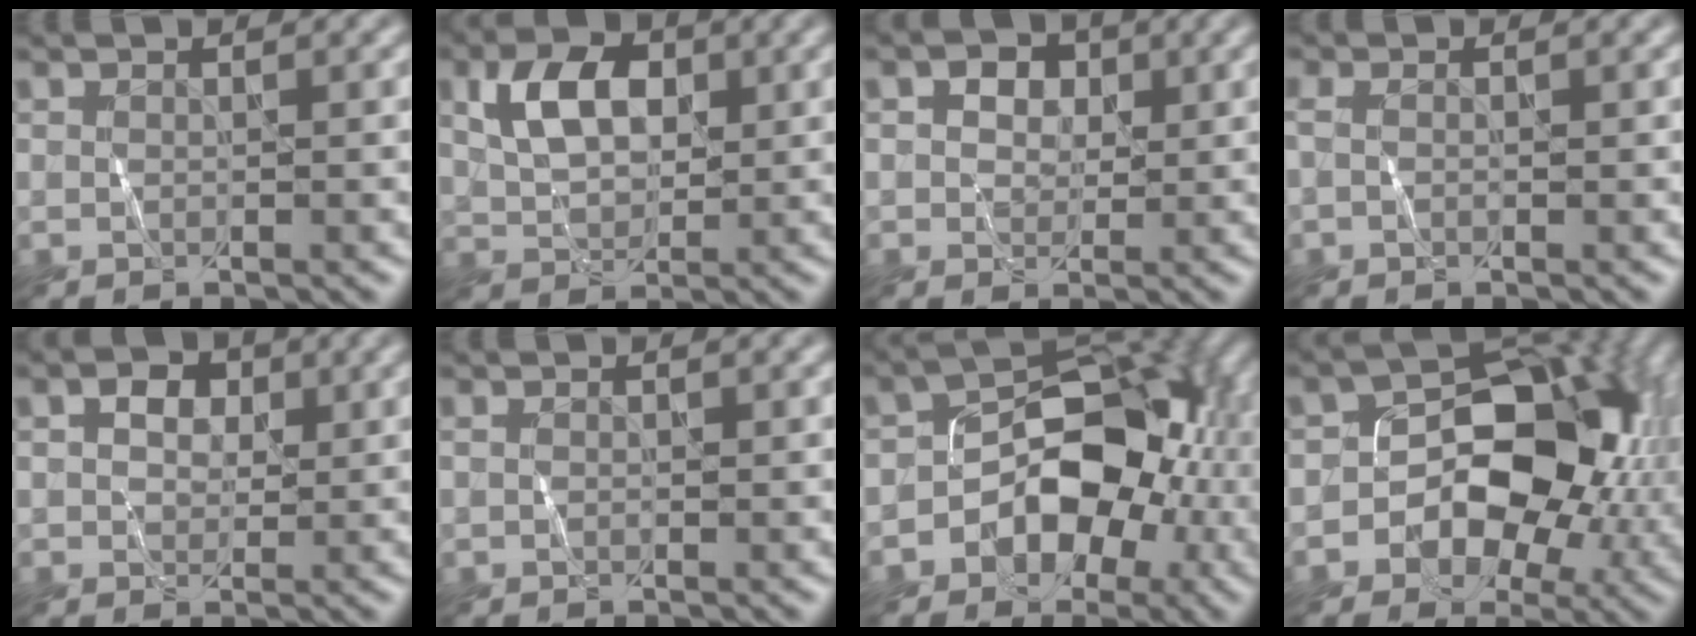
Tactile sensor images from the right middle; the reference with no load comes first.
{"total": 4.7, "force": [1.6, 3.1, 3.1], "torque": [-0.062, 0.013, 0.029]}
{"total": 2.7, "force": [1.1, 2.1, 1.2], "torque": [-0.018, 0.012, 0.011]}
{"total": 0.7, "force": [0.0, 0.4, 0.6], "torque": [-0.021, 0.007, -0.004]}
{"total": 2.1, "force": [0.8, 1.7, 1.0], "torque": [-0.017, 0.010, 0.011]}
{"total": 0.0}
{"total": 7.6, "force": [-2.2, 5.4, 5.0], "torque": [-0.056, 0.013, -0.038]}
{"total": 9.8, "force": [-1.6, 6.8, 7.0], "torque": [-0.079, 0.014, -0.033]}